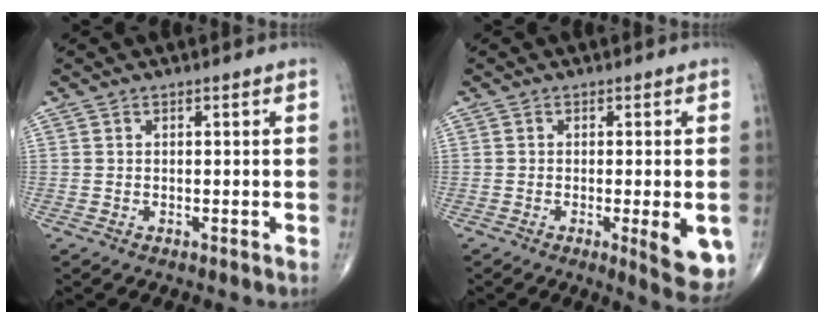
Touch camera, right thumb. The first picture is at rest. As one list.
[{"total": 8.2, "force": [-2.2, 2.2, 7.6], "torque": [-0.086, -0.015, -0.026]}]